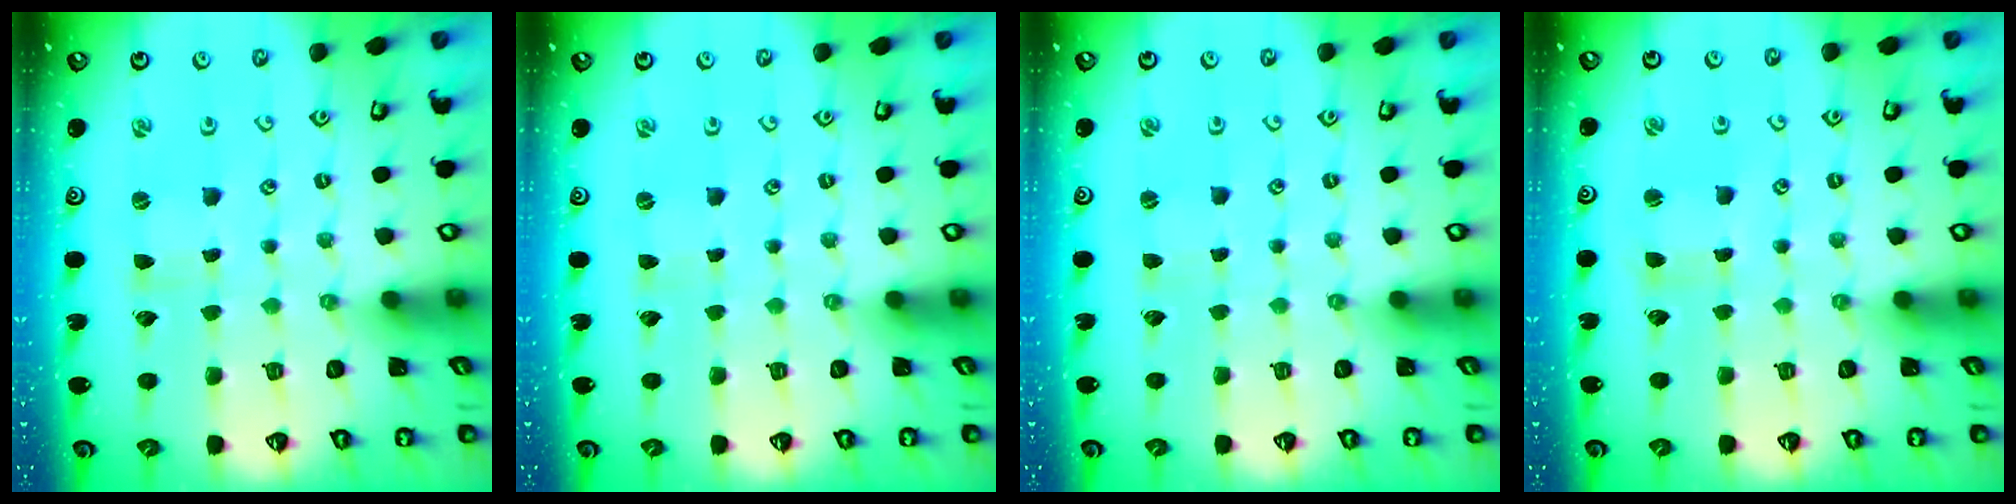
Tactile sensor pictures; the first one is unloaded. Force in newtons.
{"total": 0.0}
{"total": 1.4, "press": 1.4, "slide": 0.3}
{"total": 1.4, "press": 1.3, "slide": 0.3}